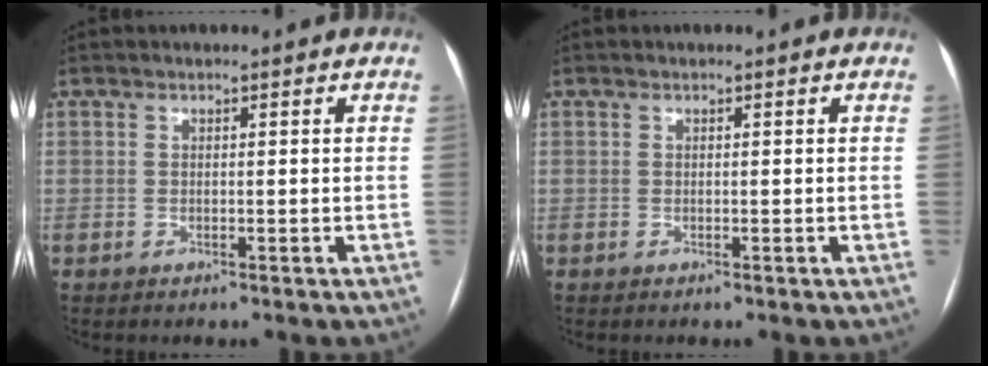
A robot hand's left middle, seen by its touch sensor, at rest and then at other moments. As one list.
[{"total": 0.0}]